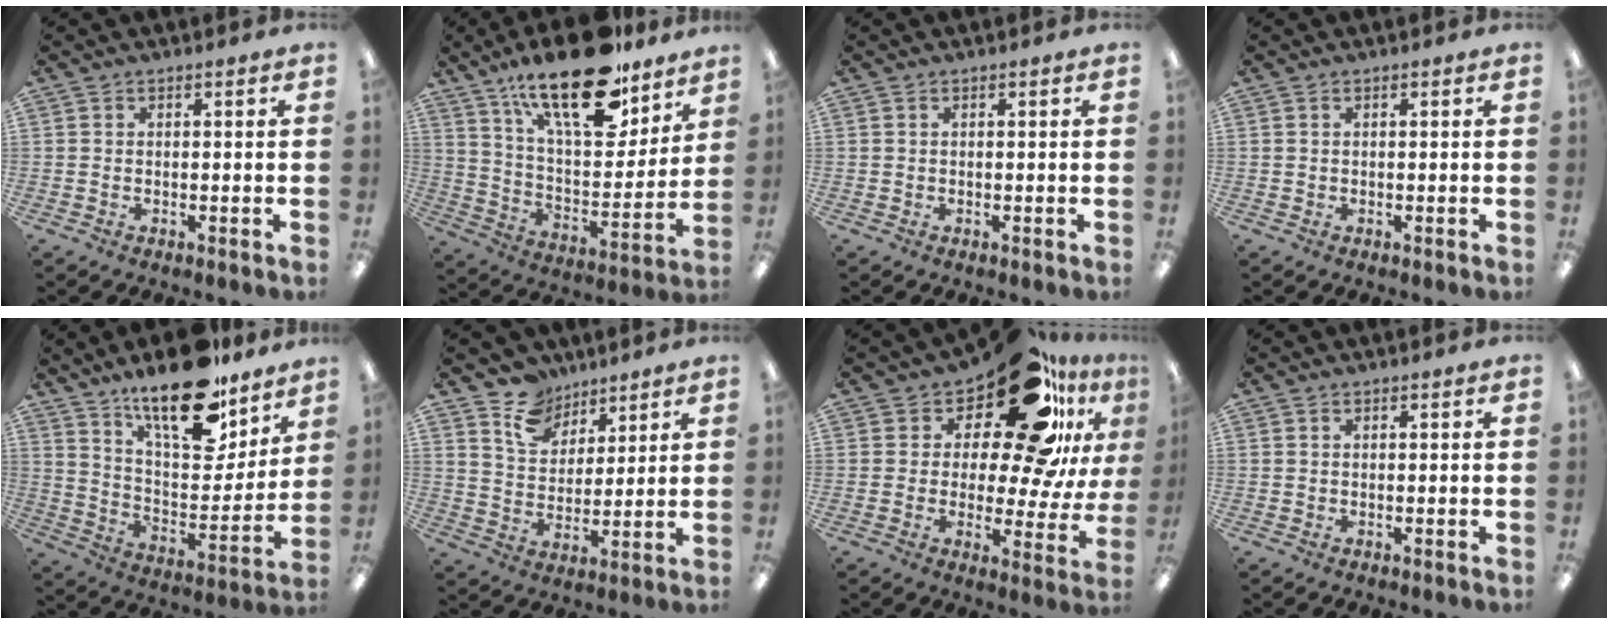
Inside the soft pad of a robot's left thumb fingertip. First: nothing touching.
{"total": 23.9, "force": [16.4, 9.1, 14.8], "torque": [-0.235, -0.098, 0.279]}
{"total": 0.0}
{"total": 0.0}
{"total": 21.1, "force": [15.9, 7.6, 11.6], "torque": [-0.179, -0.110, 0.271]}
{"total": 10.2, "force": [7.6, 6.4, 2.4], "torque": [-0.051, -0.043, 0.146]}
{"total": 22.0, "force": [14.0, 8.7, 14.7], "torque": [-0.204, -0.103, 0.229]}
{"total": 0.0}